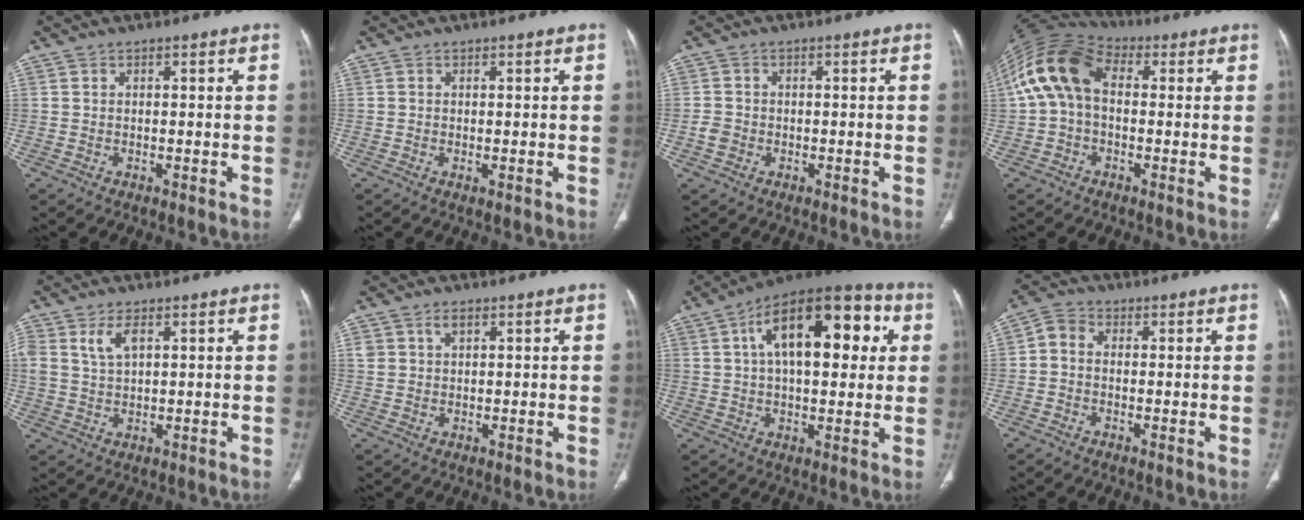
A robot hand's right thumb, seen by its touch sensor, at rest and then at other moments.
{"total": 0.5, "force": [-0.1, 0.2, 0.5], "torque": [-0.013, -0.004, -0.001]}
{"total": 2.4, "force": [-0.7, 2.1, 0.9], "torque": [-0.010, 0.010, -0.014]}
{"total": 13.5, "force": [1.3, 9.0, 10.0], "torque": [-0.200, 0.041, 0.013]}
{"total": 4.8, "force": [2.0, 2.5, 3.5], "torque": [-0.067, -0.001, 0.047]}
{"total": 2.4, "force": [1.3, 1.5, 1.4], "torque": [-0.021, -0.004, 0.028]}
{"total": 21.0, "force": [5.7, 10.3, 17.4], "torque": [-0.235, 0.023, 0.076]}
{"total": 3.6, "force": [-0.2, 2.9, 2.2], "torque": [-0.033, 0.011, -0.015]}